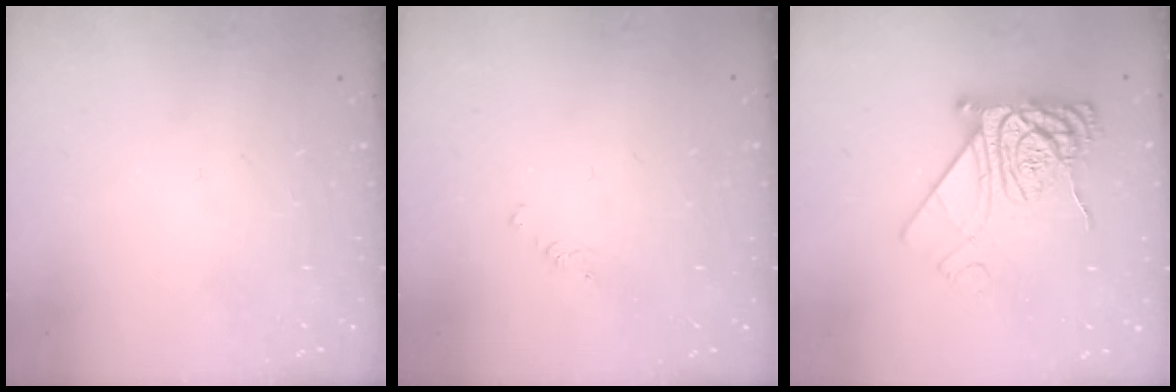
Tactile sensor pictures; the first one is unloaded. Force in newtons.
{"total": 1.2, "press": 1.2, "slide": 0.2}
{"total": 12.3, "press": 12.3, "slide": 1.0}